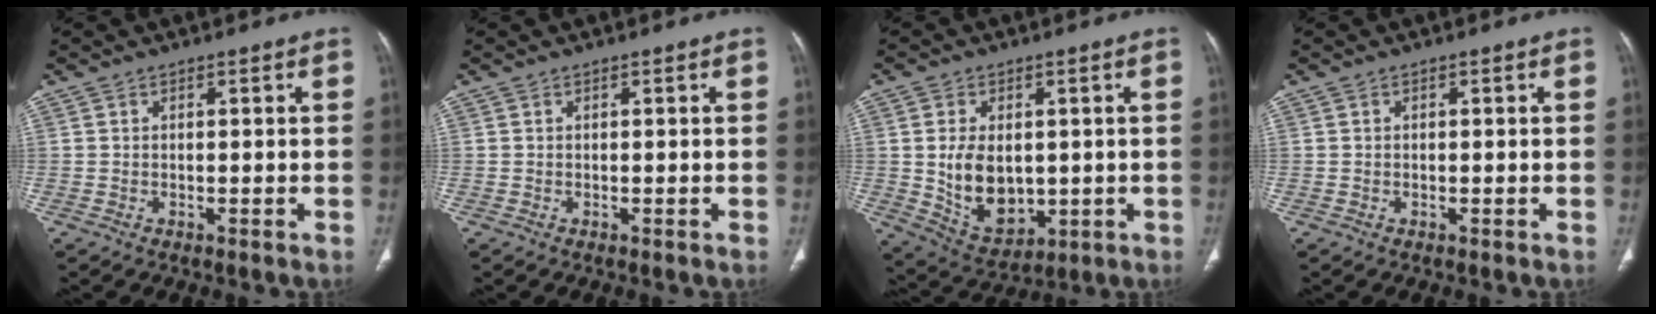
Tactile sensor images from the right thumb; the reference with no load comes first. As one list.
[{"total": 0.0}, {"total": 11.4, "force": [0.1, 7.7, 8.4], "torque": [-0.122, -0.009, 0.025]}, {"total": 0.0}]